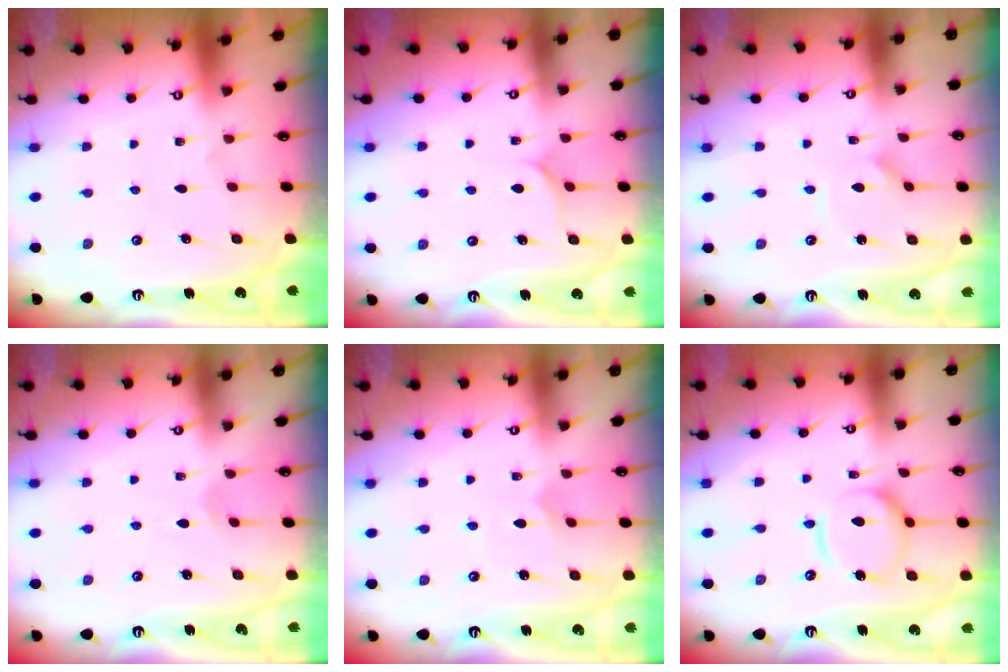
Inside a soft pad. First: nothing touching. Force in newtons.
{"total": 4.6, "press": 4.5, "slide": 0.4}
{"total": 2.9, "press": 2.9, "slide": 0.2}
{"total": 2.1, "press": 2.1, "slide": 0.3}
{"total": 2.6, "press": 2.6, "slide": 0.2}
{"total": 11.6, "press": 11.6, "slide": 1.3}